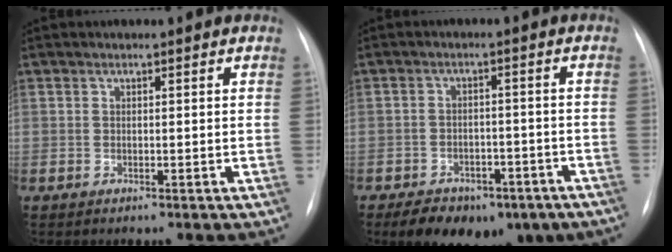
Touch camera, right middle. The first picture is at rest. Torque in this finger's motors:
{"motor_torque": [1.13, -1.01, 0.30, 0.11]}